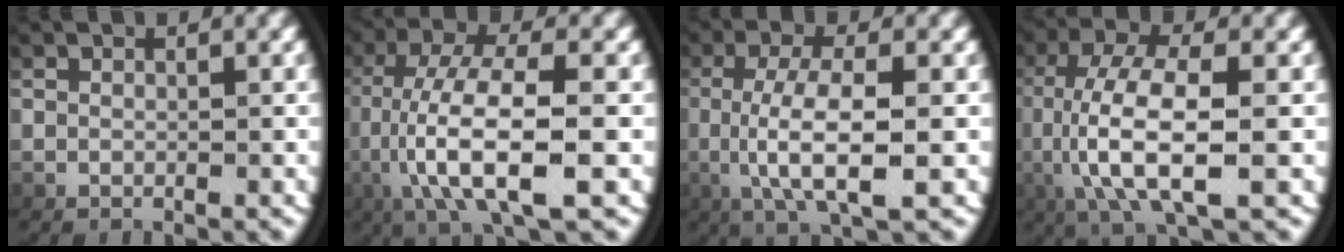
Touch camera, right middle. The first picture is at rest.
{"total": 7.7, "force": [-0.8, 2.6, 7.2], "torque": [-0.159, -0.017, 0.003]}
{"total": 5.9, "force": [-0.6, 1.5, 5.7], "torque": [-0.122, -0.013, 0.000]}
{"total": 7.2, "force": [-0.6, 2.7, 6.7], "torque": [-0.158, -0.020, 0.008]}